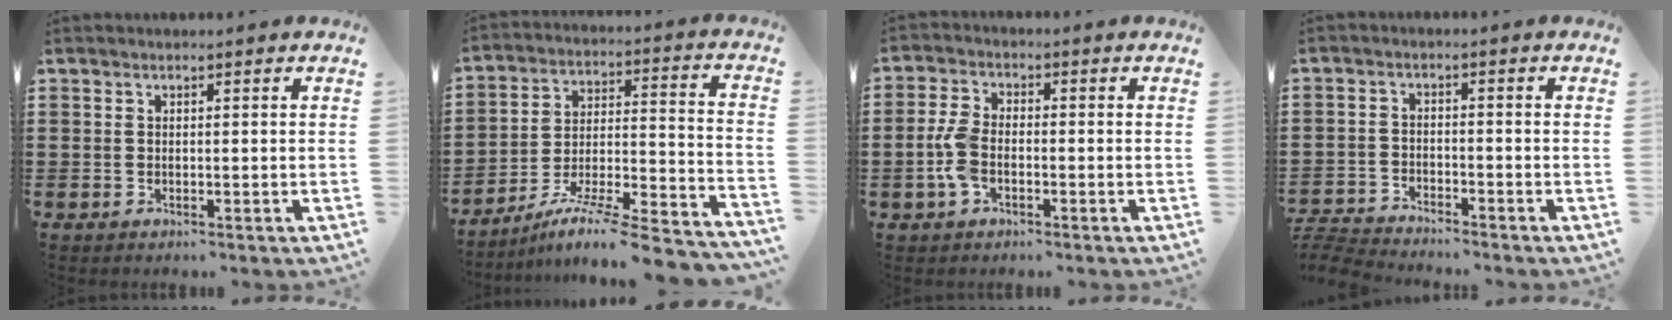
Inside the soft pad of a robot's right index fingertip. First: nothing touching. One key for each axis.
{"total": 9.3, "fx": -7.5, "fy": 0.0, "fz": 5.5, "tx": -0.089, "ty": -0.003, "tz": -0.150}
{"total": 5.2, "fx": -1.4, "fy": 2.8, "fz": 4.1, "tx": -0.109, "ty": -0.004, "tz": -0.034}
{"total": 3.8, "fx": -3.8, "fy": -0.1, "fz": 0.1, "tx": -0.014, "ty": -0.007, "tz": -0.082}